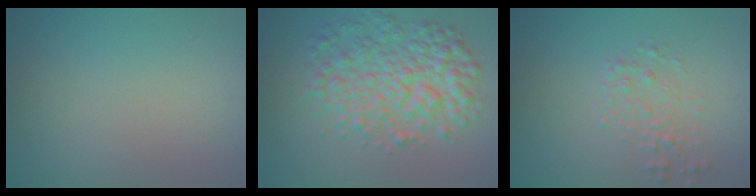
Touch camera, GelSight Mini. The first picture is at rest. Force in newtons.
{"total": 6.1, "press": 6.0, "slide": 0.1}
{"total": 1.6, "press": 1.6, "slide": 0.0}